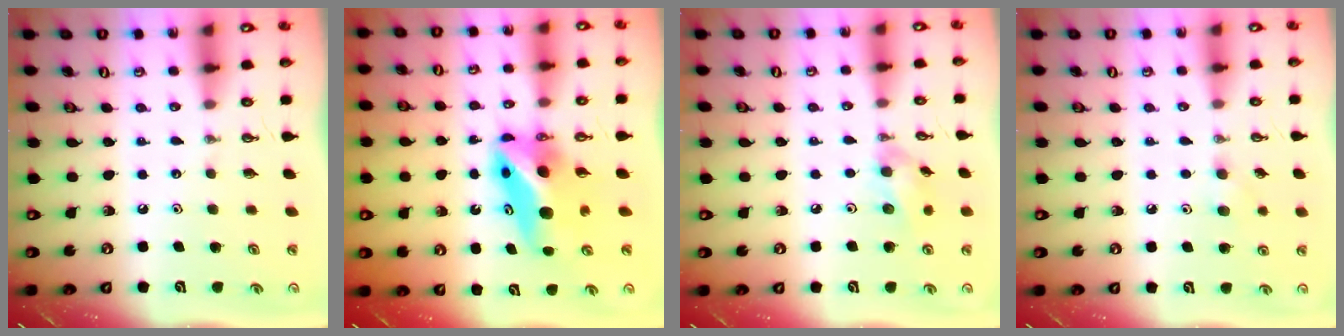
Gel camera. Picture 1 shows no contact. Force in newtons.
{"total": 8.7, "press": 8.5, "slide": 1.8}
{"total": 9.8, "press": 9.5, "slide": 2.3}
{"total": 5.4, "press": 5.4, "slide": 0.7}